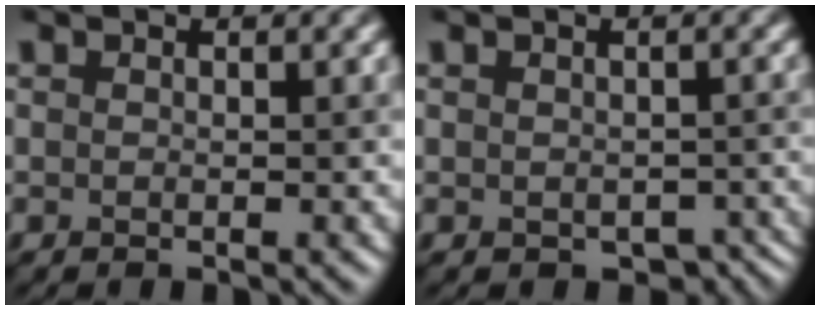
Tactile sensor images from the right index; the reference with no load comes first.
{"total": 3.4, "force": [-1.7, 2.2, 1.9], "torque": [-0.020, -0.021, -0.014]}